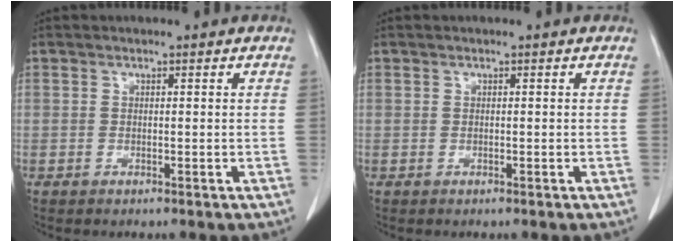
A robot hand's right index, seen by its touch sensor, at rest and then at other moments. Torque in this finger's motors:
{"motor_torque": [0.01, 0.01, 0.00, 0.00]}